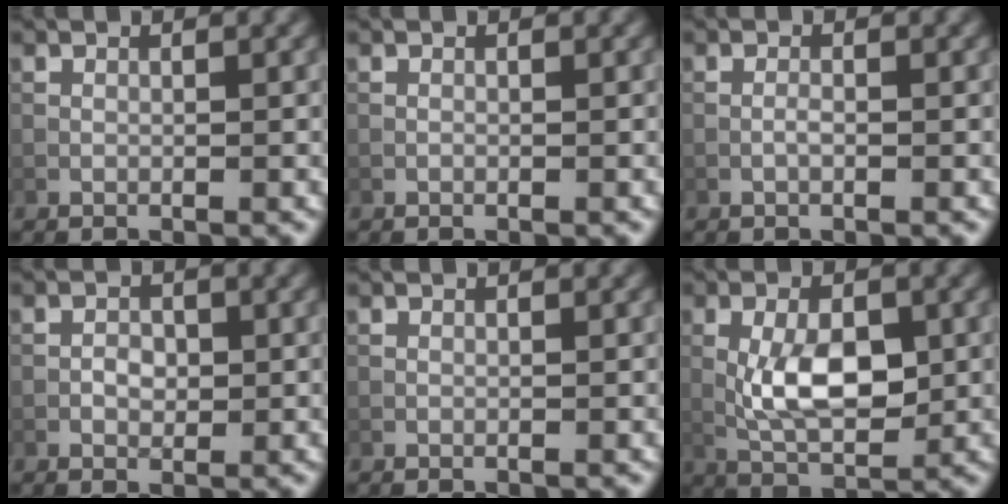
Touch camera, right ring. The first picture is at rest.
{"total": 0.0}
{"total": 0.8, "force": [-0.3, 0.2, 0.7], "torque": [-0.014, 0.001, -0.007]}
{"total": 1.6, "force": [-0.3, 1.1, 1.1], "torque": [-0.015, 0.001, -0.008]}
{"total": 0.0}
{"total": 5.9, "force": [-0.3, 2.9, 5.2], "torque": [-0.101, 0.000, -0.004]}